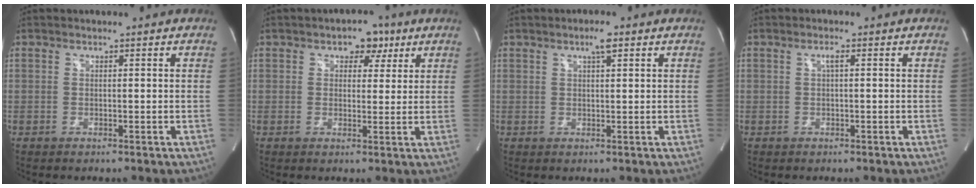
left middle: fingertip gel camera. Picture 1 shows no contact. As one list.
[{"total": 4.4, "force": [2.3, 2.9, 2.4], "torque": [-0.025, 0.012, 0.031]}, {"total": 2.4, "force": [1.4, 0.3, 1.9], "torque": [-0.038, 0.005, 0.023]}, {"total": 1.0, "force": [0.2, 0.1, 1.0], "torque": [-0.022, 0.002, 0.004]}]